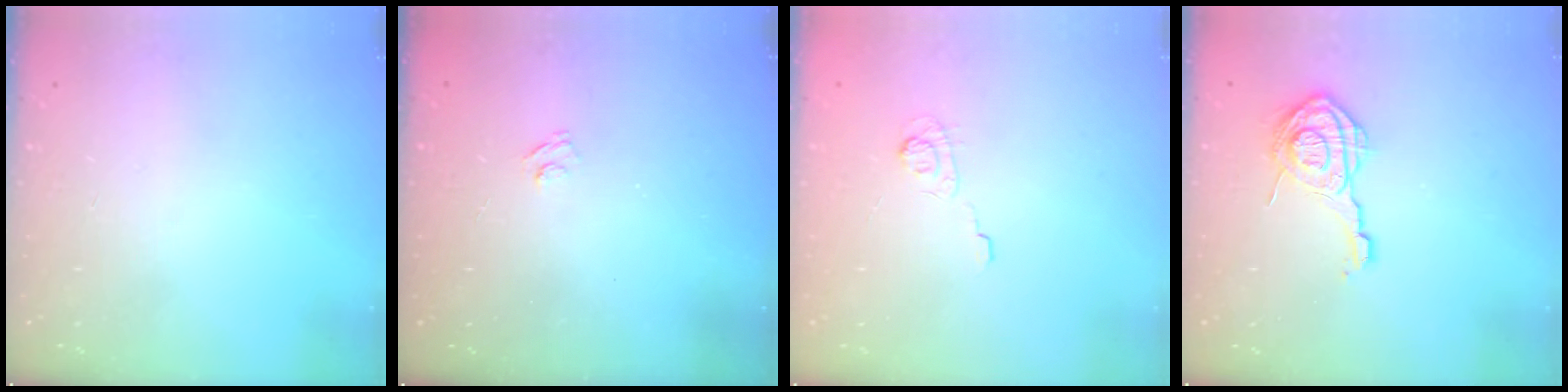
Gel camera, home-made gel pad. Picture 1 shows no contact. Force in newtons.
{"total": 2.7, "press": 2.5, "slide": 0.9}
{"total": 3.3, "press": 2.9, "slide": 1.6}
{"total": 14.0, "press": 14.0, "slide": 0.6}